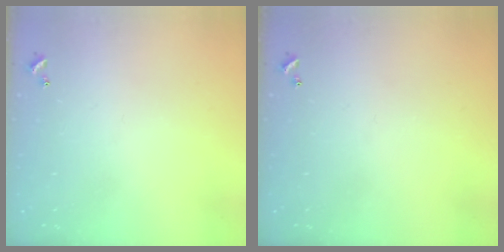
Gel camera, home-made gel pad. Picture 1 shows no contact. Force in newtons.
{"total": 0.0}